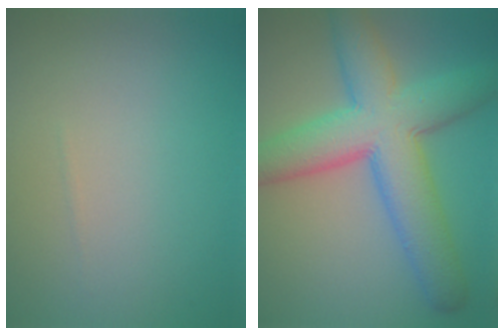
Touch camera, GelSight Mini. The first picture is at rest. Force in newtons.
{"total": 9.6, "press": 9.6, "slide": 0.2}